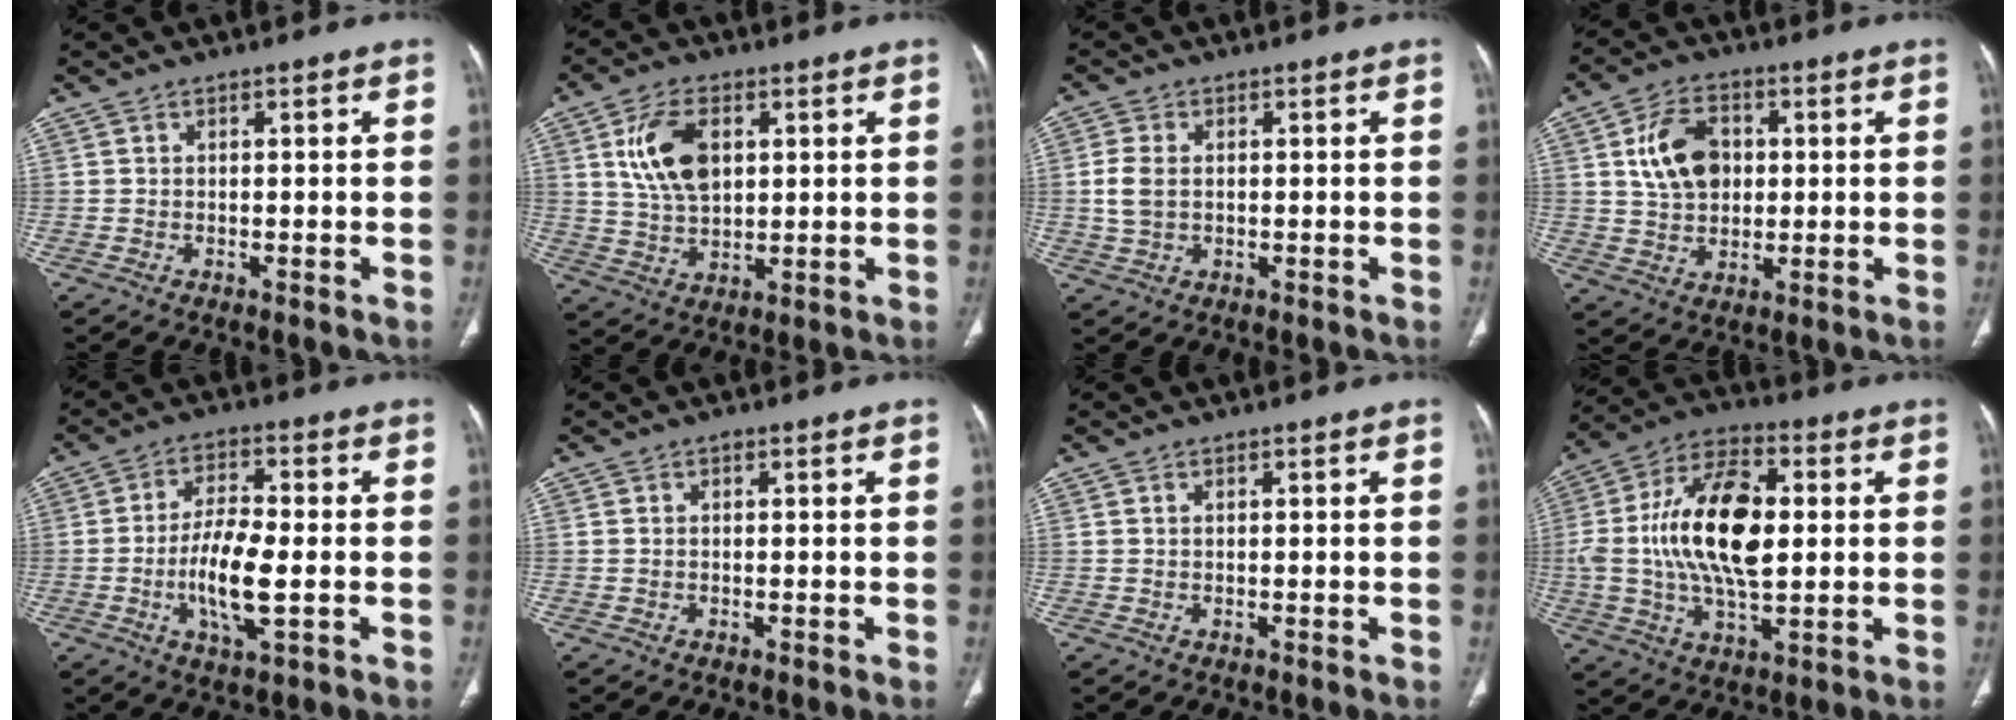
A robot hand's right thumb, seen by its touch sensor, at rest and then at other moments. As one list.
[{"total": 10.8, "force": [3.1, 6.5, 8.1], "torque": [-0.142, -0.007, 0.062]}, {"total": 4.7, "force": [0.2, 3.2, 3.4], "torque": [-0.082, 0.004, 0.006]}, {"total": 10.4, "force": [2.0, 7.4, 7.1], "torque": [-0.106, 0.001, 0.036]}, {"total": 10.0, "force": [-1.9, 3.2, 9.3], "torque": [-0.181, 0.002, -0.039]}, {"total": 0.6, "force": [0.0, 0.5, 0.4], "torque": [-0.006, 0.001, -0.001]}, {"total": 0.0}, {"total": 19.4, "force": [1.5, 9.8, 16.7], "torque": [-0.311, 0.013, 0.022]}]